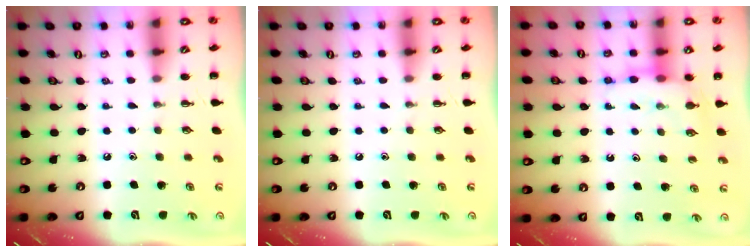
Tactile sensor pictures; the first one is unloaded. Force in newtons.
{"total": 0.0}
{"total": 7.7, "press": 7.7, "slide": 0.8}